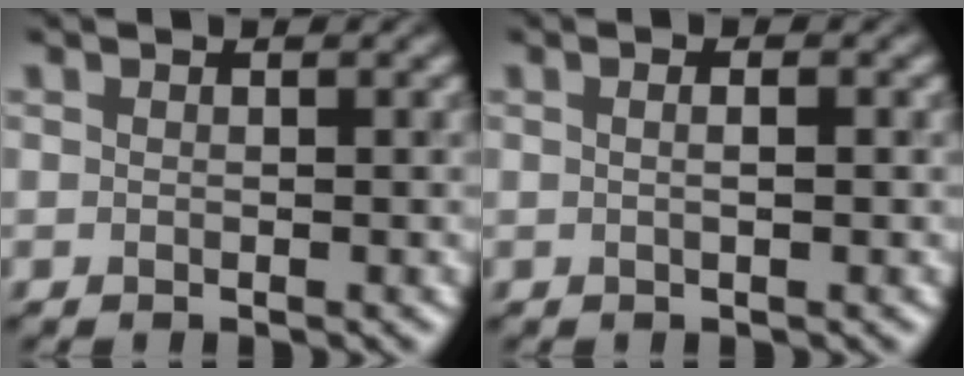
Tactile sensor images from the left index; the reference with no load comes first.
{"total": 2.2, "force": [0.7, 1.0, 1.8], "torque": [-0.004, 0.009, -0.013]}